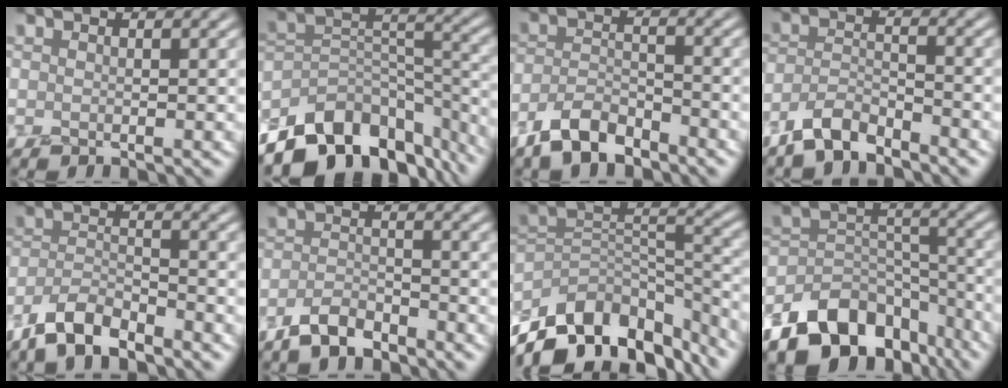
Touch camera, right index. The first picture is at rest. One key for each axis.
{"total": 11.1, "fx": -8.0, "fy": 5.7, "fz": 5.1, "tx": -0.082, "ty": 0.012, "tz": -0.143}
{"total": 4.7, "fx": -3.6, "fy": 1.9, "fz": 2.3, "tx": -0.039, "ty": -0.001, "tz": -0.074}
{"total": 3.9, "fx": -3.3, "fy": 1.2, "fz": 1.7, "tx": -0.031, "ty": 0.002, "tz": -0.072}
{"total": 5.0, "fx": -4.1, "fy": 1.6, "fz": 2.4, "tx": -0.042, "ty": -0.001, "tz": -0.084}
{"total": 3.3, "fx": -2.6, "fy": 1.2, "fz": 1.5, "tx": -0.030, "ty": 0.002, "tz": -0.058}
{"total": 12.2, "fx": -9.0, "fy": 6.1, "fz": 5.6, "tx": -0.098, "ty": 0.024, "tz": -0.160}
{"total": 11.1, "fx": -7.5, "fy": 6.6, "fz": 4.8, "tx": -0.080, "ty": 0.007, "tz": -0.129}